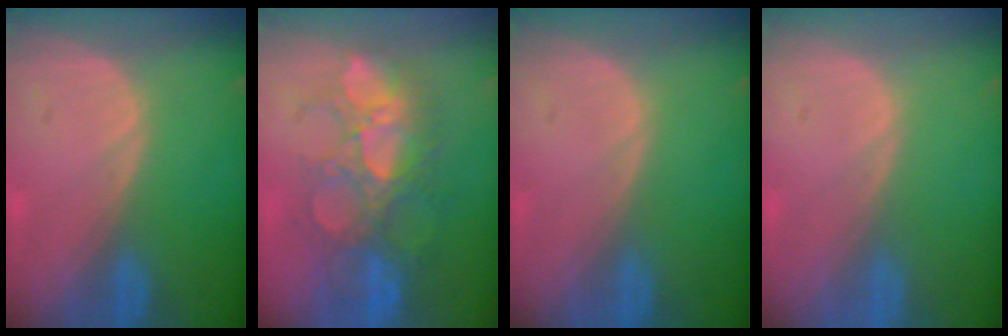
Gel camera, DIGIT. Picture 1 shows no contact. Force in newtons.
{"total": 9.7, "press": 9.3, "slide": 2.6}
{"total": 0.0}
{"total": 0.0}